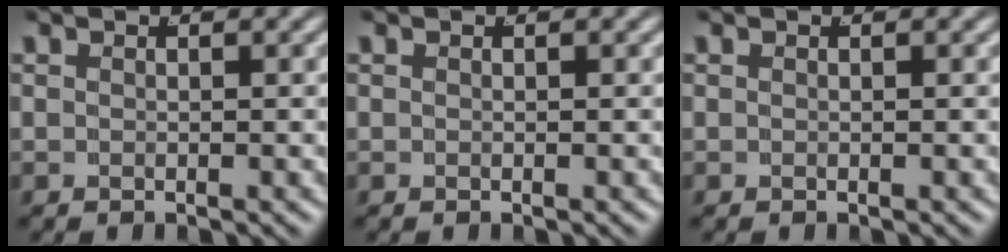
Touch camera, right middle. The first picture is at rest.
{"total": 0.0}
{"total": 0.0}